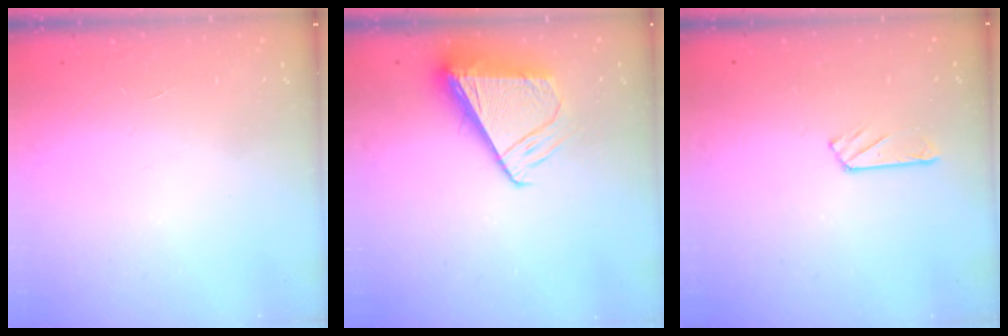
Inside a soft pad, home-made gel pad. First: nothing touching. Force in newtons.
{"total": 8.1, "press": 8.0, "slide": 0.9}
{"total": 3.1, "press": 3.1, "slide": 0.4}